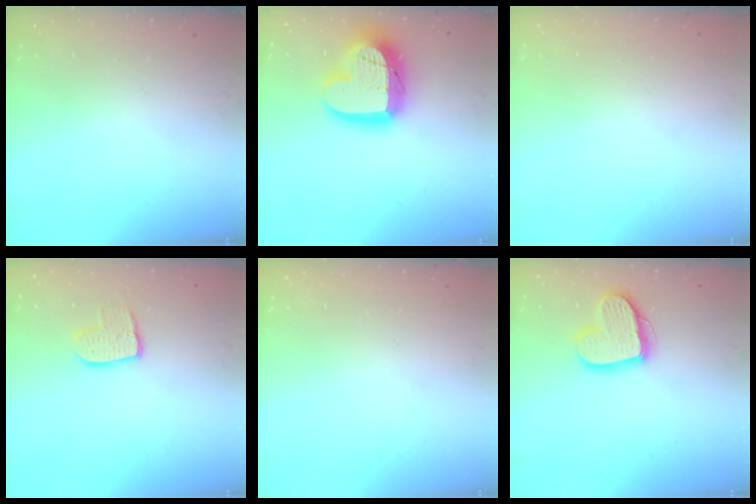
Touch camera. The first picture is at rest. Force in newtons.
{"total": 20.6, "press": 20.6, "slide": 1.5}
{"total": 0.0}
{"total": 8.9, "press": 8.8, "slide": 0.5}
{"total": 0.0}
{"total": 14.8, "press": 14.7, "slide": 1.3}